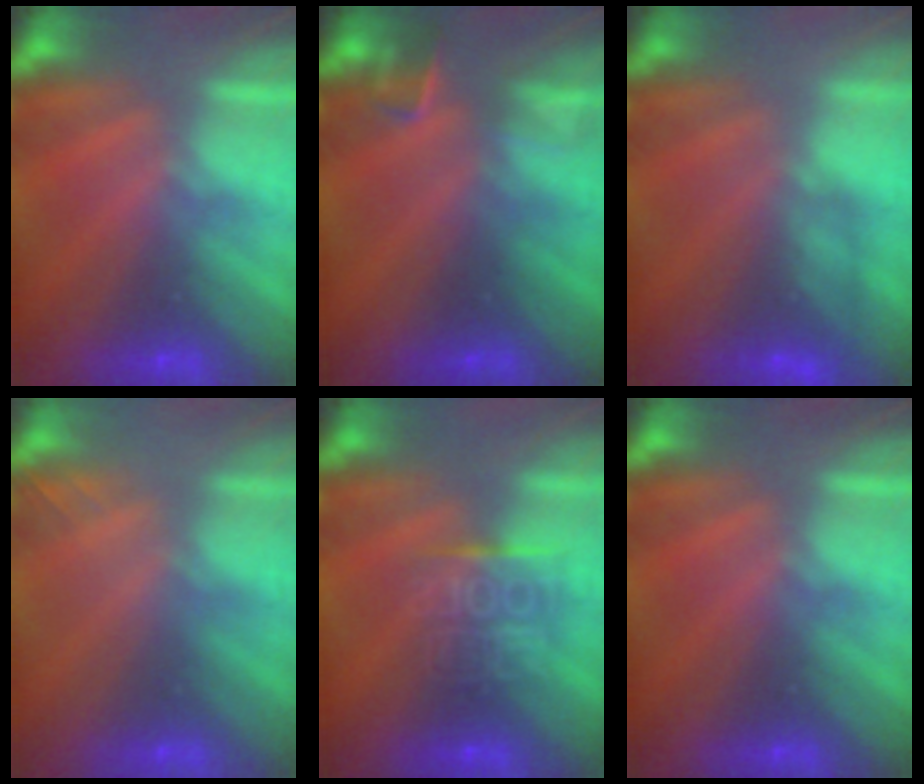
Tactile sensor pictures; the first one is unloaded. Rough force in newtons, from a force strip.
{"total": 3.2}
{"total": 4.6}
{"total": 2.1}
{"total": 6.6}
{"total": 0.0}